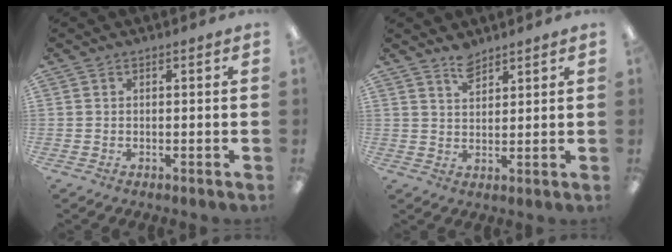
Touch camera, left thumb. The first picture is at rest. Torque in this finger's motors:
{"motor_torque": [-0.19, -0.24, -0.21, -0.20, 0.02]}